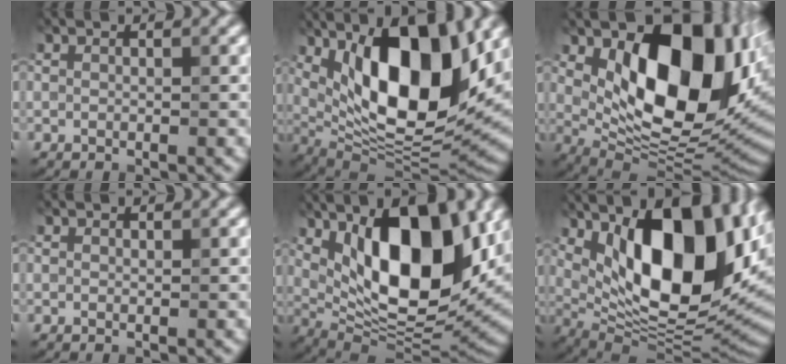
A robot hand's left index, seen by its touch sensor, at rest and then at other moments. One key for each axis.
{"total": 15.5, "fx": 4.9, "fy": 6.0, "fz": 13.5, "tx": -0.202, "ty": -0.008, "tz": 0.077}
{"total": 14.6, "fx": 3.6, "fy": 7.7, "fz": 11.9, "tx": -0.153, "ty": -0.016, "tz": 0.064}
{"total": 0.0}
{"total": 15.9, "fx": 4.8, "fy": 6.6, "fz": 13.6, "tx": -0.203, "ty": -0.003, "tz": 0.075}
{"total": 17.7, "fx": 5.3, "fy": 7.5, "fz": 15.2, "tx": -0.217, "ty": 0.002, "tz": 0.083}